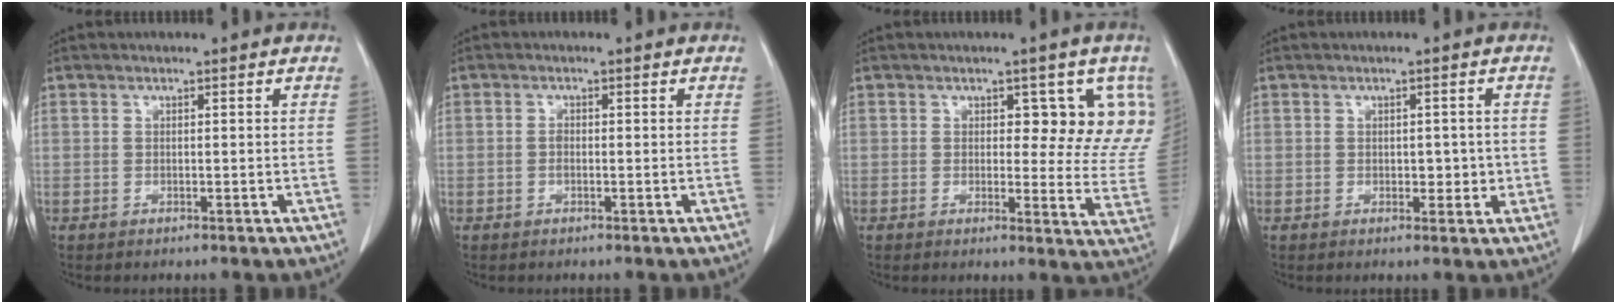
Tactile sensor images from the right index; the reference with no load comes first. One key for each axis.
{"total": 0.9, "fx": -0.2, "fy": 0.5, "fz": 0.7, "tx": -0.015, "ty": 0.002, "tz": -0.004}
{"total": 8.9, "fx": 4.1, "fy": 4.6, "fz": 6.4, "tx": -0.049, "ty": -0.012, "tz": 0.038}
{"total": 2.8, "fx": -0.1, "fy": 1.9, "fz": 2.0, "tx": -0.021, "ty": 0.005, "tz": 0.005}